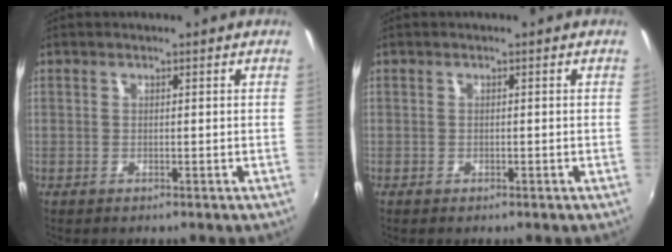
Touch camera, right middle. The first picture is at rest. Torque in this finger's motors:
{"motor_torque": [-0.62, -0.06, -0.01, 0.00]}